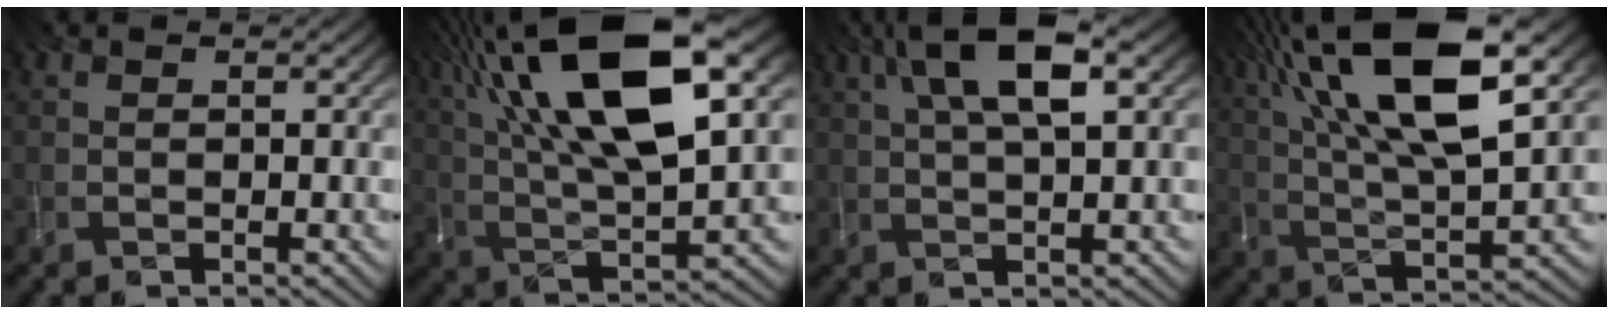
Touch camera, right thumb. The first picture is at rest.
{"total": 19.4, "force": [8.7, 6.7, 16.0], "torque": [-0.323, 0.040, 0.147]}
{"total": 9.2, "force": [3.9, 2.7, 7.9], "torque": [-0.152, 0.027, 0.067]}
{"total": 17.6, "force": [8.3, 5.6, 14.5], "torque": [-0.304, 0.032, 0.144]}